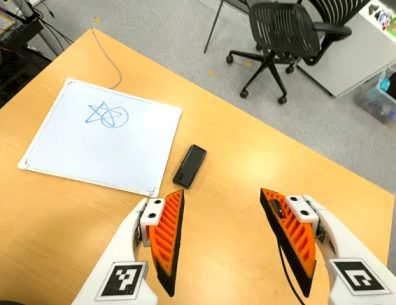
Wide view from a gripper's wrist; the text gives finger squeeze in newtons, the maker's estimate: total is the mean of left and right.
{"total": 0.0}